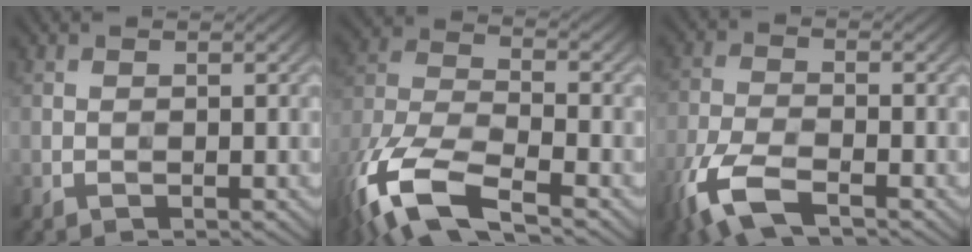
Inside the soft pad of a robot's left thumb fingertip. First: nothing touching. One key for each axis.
{"total": 13.6, "fx": -8.3, "fy": 5.2, "fz": 9.4, "tx": -0.223, "ty": -0.024, "tz": -0.174}
{"total": 8.2, "fx": -5.2, "fy": 2.8, "fz": 5.6, "tx": -0.131, "ty": -0.012, "tz": -0.116}